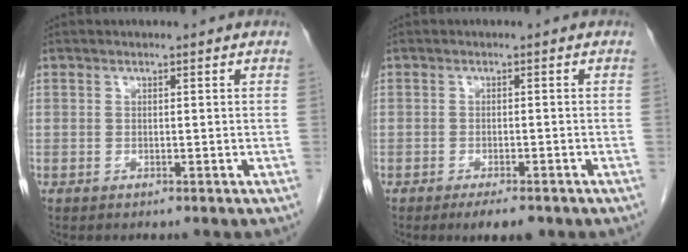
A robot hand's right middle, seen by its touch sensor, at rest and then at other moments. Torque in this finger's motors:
{"motor_torque": [0.69, -0.39, 0.08, 0.06]}